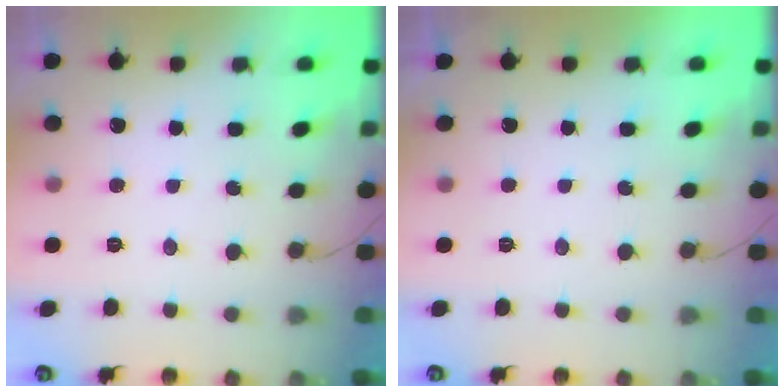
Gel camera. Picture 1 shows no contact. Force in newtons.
{"total": 2.3, "press": 2.3, "slide": 0.3}